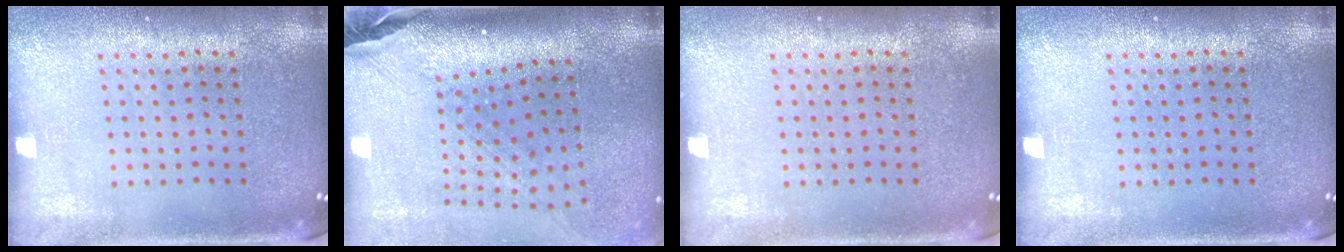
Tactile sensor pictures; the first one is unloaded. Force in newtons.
{"total": 2.5, "press": 1.7, "slide": 1.8}
{"total": 0.0}
{"total": 0.0}